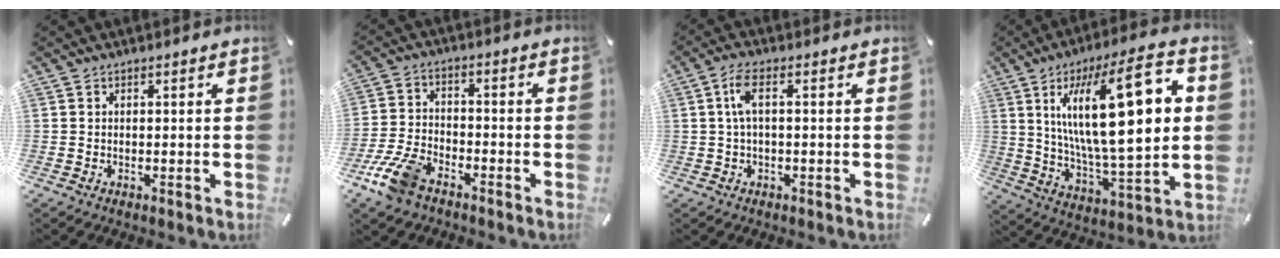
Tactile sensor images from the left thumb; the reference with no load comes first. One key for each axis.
{"total": 10.0, "fx": -6.8, "fy": 4.8, "fz": 5.5, "tx": -0.123, "ty": 0.027, "tz": -0.131}
{"total": 5.0, "fx": 0.3, "fy": 1.9, "fz": 4.6, "tx": -0.095, "ty": 0.009, "tz": 0.003}
{"total": 26.3, "fx": 8.2, "fy": 8.8, "fz": 23.3, "tx": -0.404, "ty": -0.032, "tz": 0.125}